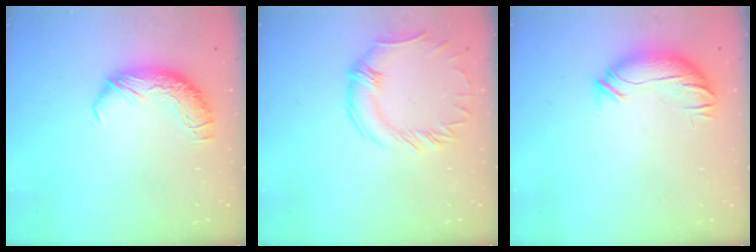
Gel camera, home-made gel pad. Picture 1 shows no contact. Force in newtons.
{"total": 2.6, "press": 2.5, "slide": 0.9}
{"total": 3.8, "press": 3.4, "slide": 1.7}